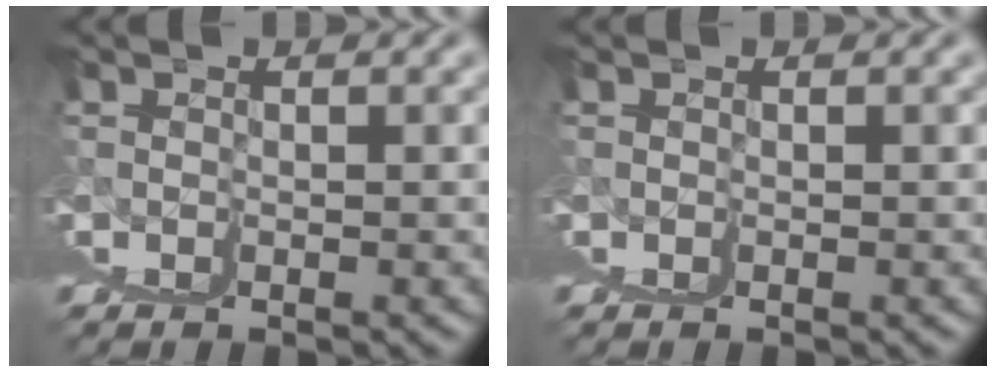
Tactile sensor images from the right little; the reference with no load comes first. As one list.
[{"total": 0.0}]